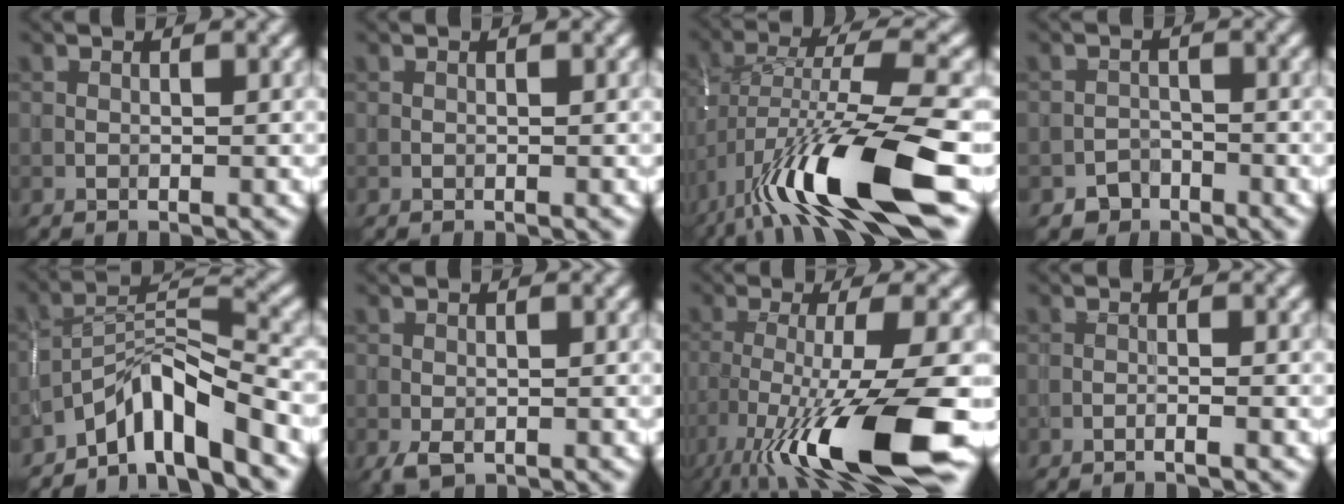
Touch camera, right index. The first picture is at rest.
{"total": 0.0}
{"total": 12.5, "force": [-5.5, 3.0, 10.8], "torque": [-0.198, 0.006, -0.096]}
{"total": 1.9, "force": [-1.4, 1.2, 0.2], "torque": [0.006, 0.005, -0.027]}
{"total": 6.3, "force": [-4.7, 1.3, 4.1], "torque": [-0.064, 0.011, -0.088]}
{"total": 1.6, "force": [-0.8, 0.9, 1.1], "torque": [-0.025, -0.008, -0.013]}
{"total": 13.7, "force": [-6.7, 2.6, 11.7], "torque": [-0.208, -0.025, -0.111]}
{"total": 1.1, "force": [-0.7, 0.1, 0.8], "torque": [-0.015, 0.005, -0.017]}